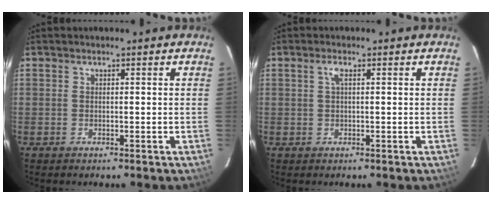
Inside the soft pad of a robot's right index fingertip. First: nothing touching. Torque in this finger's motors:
{"motor_torque": [0.16, -0.06, 0.10, 0.04]}